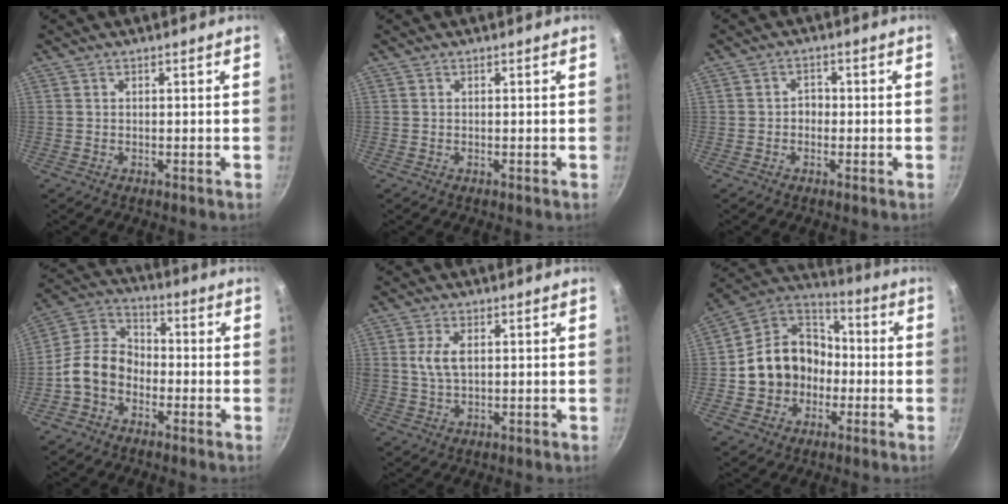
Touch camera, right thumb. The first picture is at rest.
{"total": 0.0}
{"total": 1.3, "force": [-0.2, 1.2, 0.5], "torque": [-0.003, 0.002, -0.005]}
{"total": 10.4, "force": [-3.6, 7.7, 5.9], "torque": [-0.080, 0.046, -0.092]}
{"total": 5.3, "force": [1.1, 3.0, 4.2], "torque": [-0.077, 0.001, 0.022]}
{"total": 15.8, "force": [-2.4, 13.5, 7.9], "torque": [-0.107, 0.047, -0.049]}